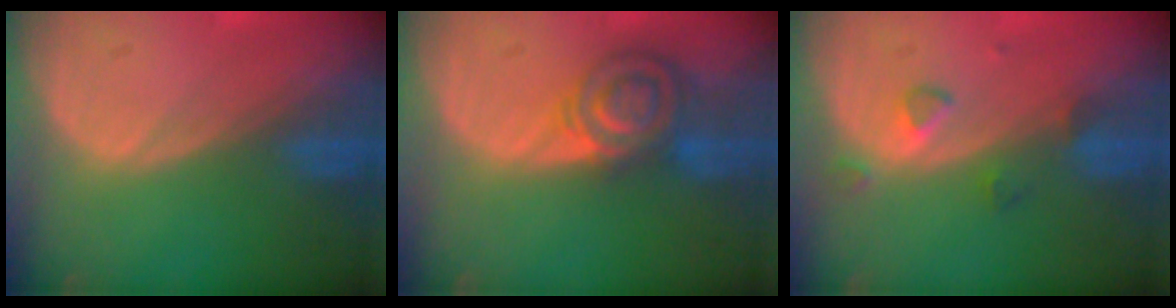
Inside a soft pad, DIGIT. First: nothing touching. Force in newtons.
{"total": 7.1, "press": 6.2, "slide": 3.5}
{"total": 3.0, "press": 2.8, "slide": 0.9}